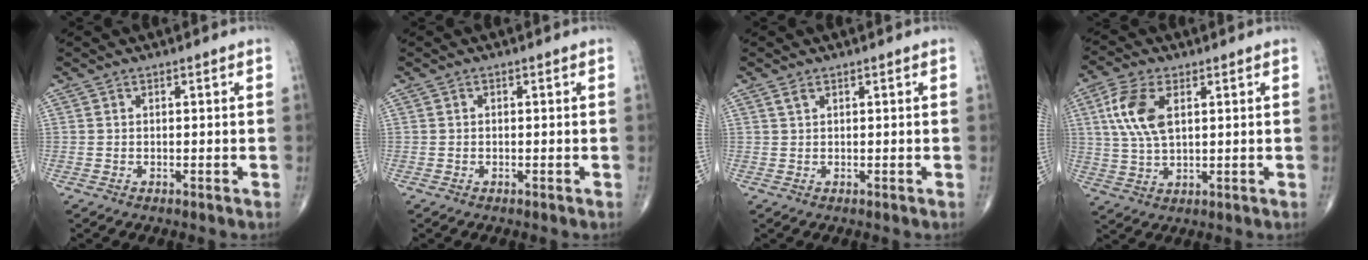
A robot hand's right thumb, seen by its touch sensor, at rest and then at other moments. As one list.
[{"total": 0.0}, {"total": 1.1, "force": [0.7, 0.4, 0.7], "torque": [-0.012, 0.004, 0.017]}, {"total": 9.8, "force": [2.8, 5.0, 7.9], "torque": [-0.172, -0.002, 0.056]}]